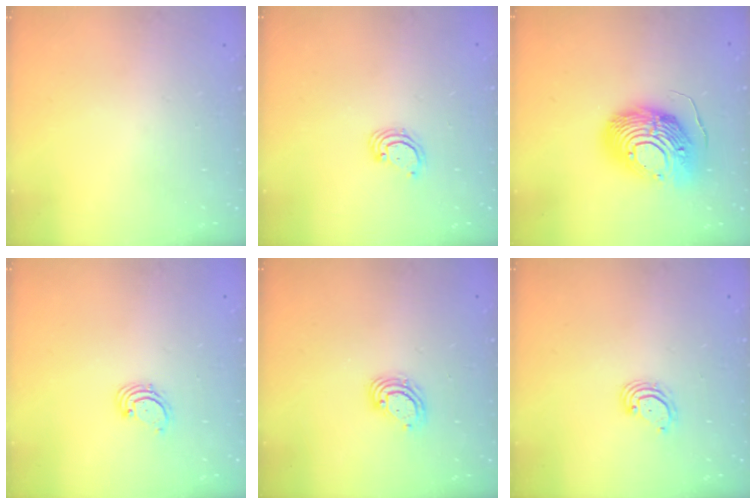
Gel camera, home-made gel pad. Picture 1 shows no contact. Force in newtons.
{"total": 2.4, "press": 2.4, "slide": 0.2}
{"total": 16.9, "press": 16.8, "slide": 1.6}
{"total": 1.7, "press": 1.7, "slide": 0.2}
{"total": 5.4, "press": 5.4, "slide": 0.7}
{"total": 3.0, "press": 3.0, "slide": 0.2}